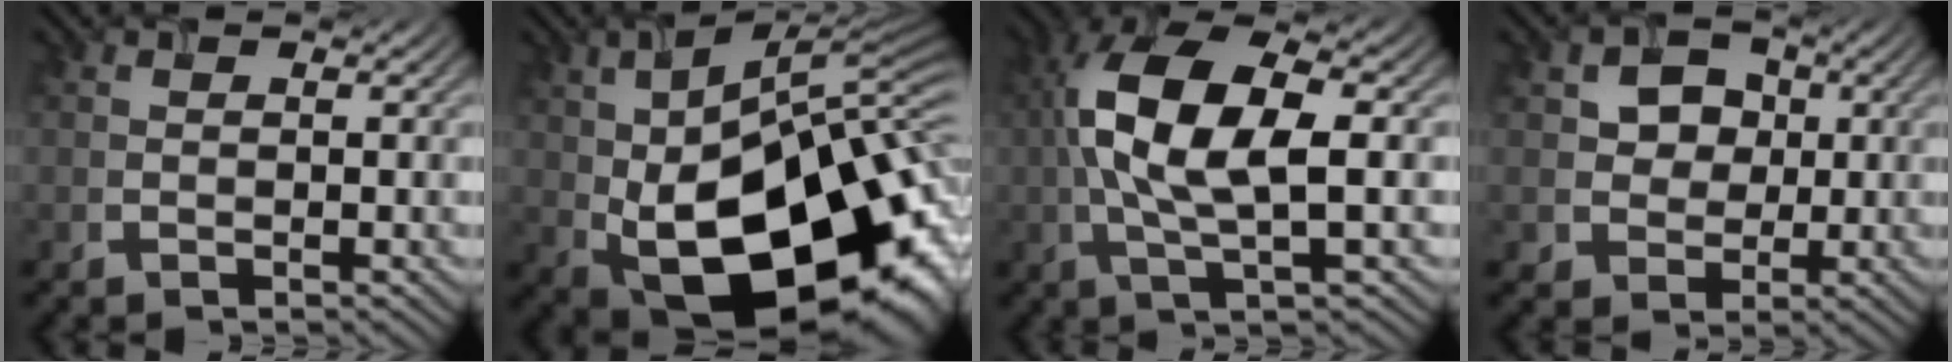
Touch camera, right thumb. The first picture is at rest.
{"total": 21.3, "force": [-4.0, 11.4, 17.5], "torque": [-0.285, -0.025, -0.056]}
{"total": 12.3, "force": [0.6, 5.1, 11.2], "torque": [-0.238, 0.008, 0.010]}
{"total": 6.2, "force": [1.4, 5.4, 2.7], "torque": [-0.066, 0.008, 0.009]}